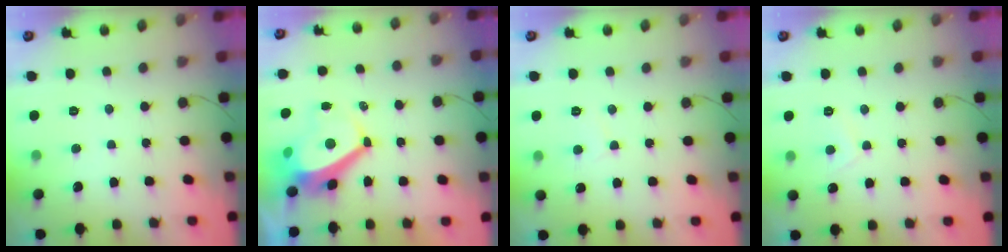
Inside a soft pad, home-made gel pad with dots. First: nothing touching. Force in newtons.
{"total": 5.9, "press": 5.9, "slide": 0.7}
{"total": 3.2, "press": 3.2, "slide": 0.5}
{"total": 3.0, "press": 3.0, "slide": 0.5}